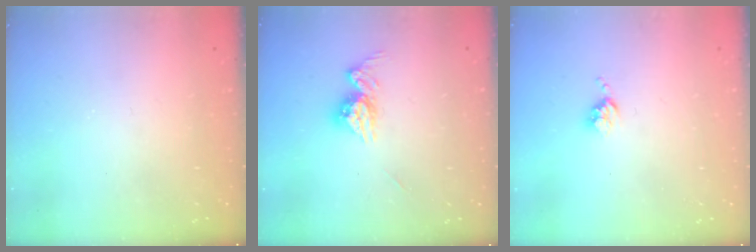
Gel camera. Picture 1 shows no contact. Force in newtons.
{"total": 9.4, "press": 9.4, "slide": 0.8}
{"total": 3.6, "press": 3.6, "slide": 0.4}